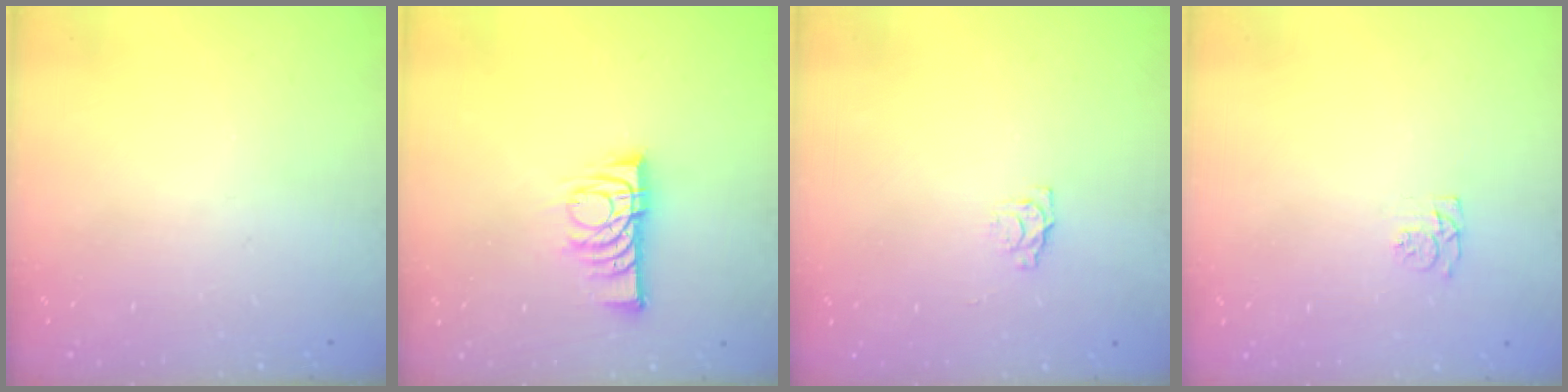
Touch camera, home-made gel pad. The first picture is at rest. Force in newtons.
{"total": 10.2, "press": 10.1, "slide": 0.8}
{"total": 3.2, "press": 3.1, "slide": 0.3}
{"total": 4.9, "press": 4.9, "slide": 0.6}